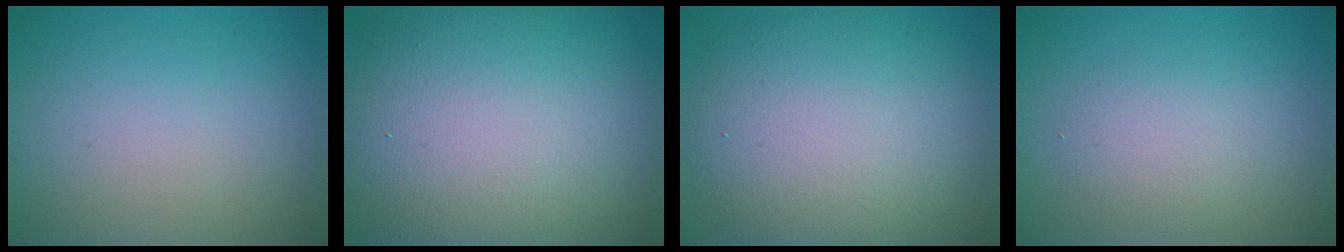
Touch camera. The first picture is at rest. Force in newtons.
{"total": 17.9, "press": 17.9, "slide": 1.2}
{"total": 10.7, "press": 10.6, "slide": 1.3}
{"total": 2.3, "press": 2.3, "slide": 0.2}